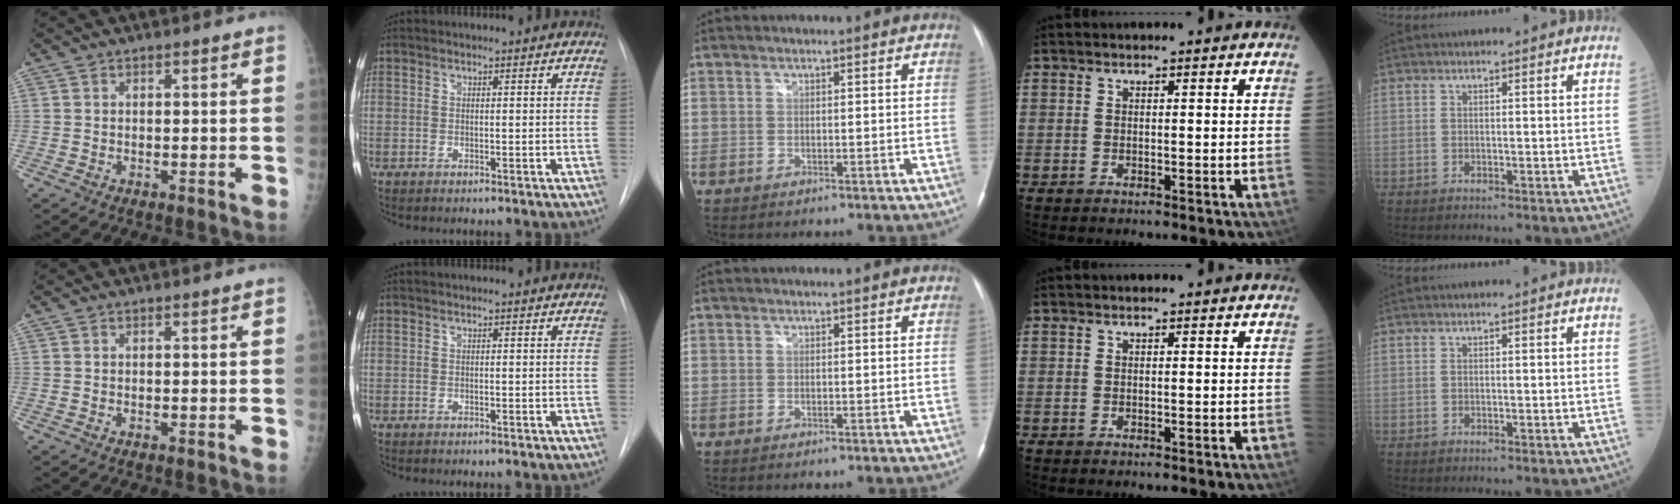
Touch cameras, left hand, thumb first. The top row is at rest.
{}